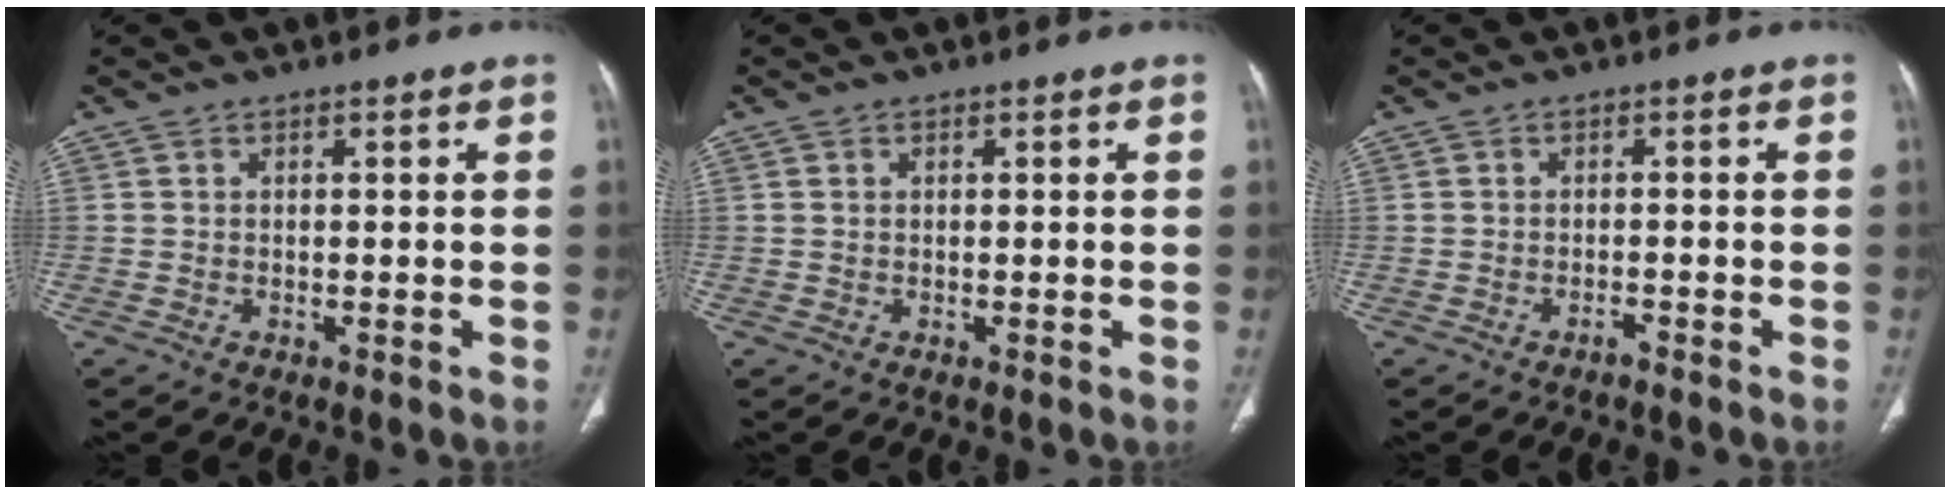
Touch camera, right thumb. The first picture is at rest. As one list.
[{"total": 0.0}, {"total": 0.9, "force": [-0.8, 0.1, 0.3], "torque": [-0.005, 0.007, -0.013]}]